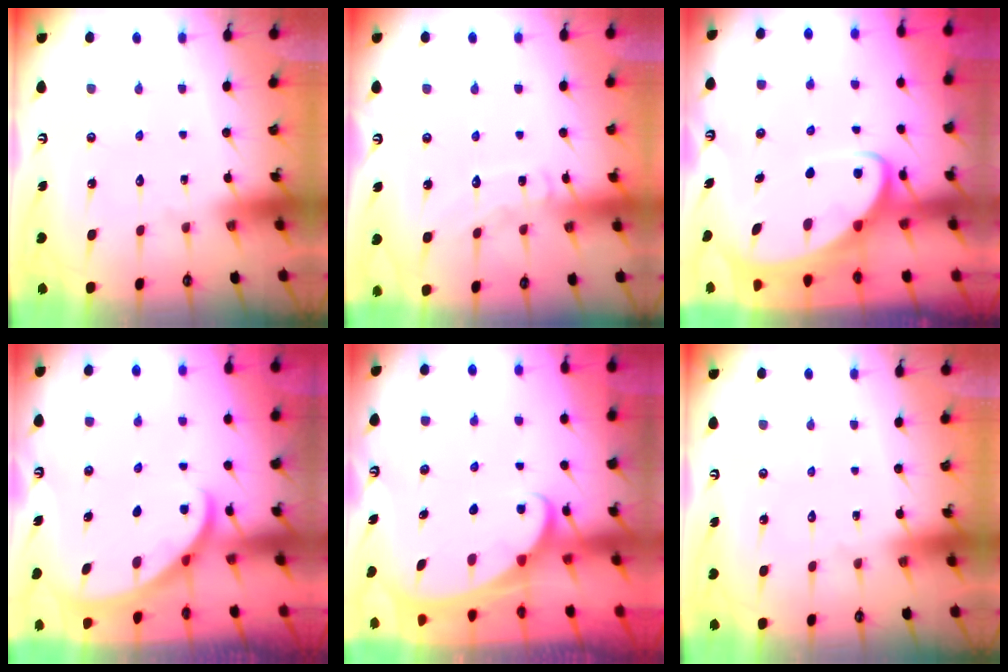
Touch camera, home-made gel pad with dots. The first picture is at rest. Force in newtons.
{"total": 7.5, "press": 7.5, "slide": 0.6}
{"total": 5.2, "press": 5.1, "slide": 0.8}
{"total": 2.6, "press": 2.6, "slide": 0.1}
{"total": 2.2, "press": 2.2, "slide": 0.2}
{"total": 0.0}